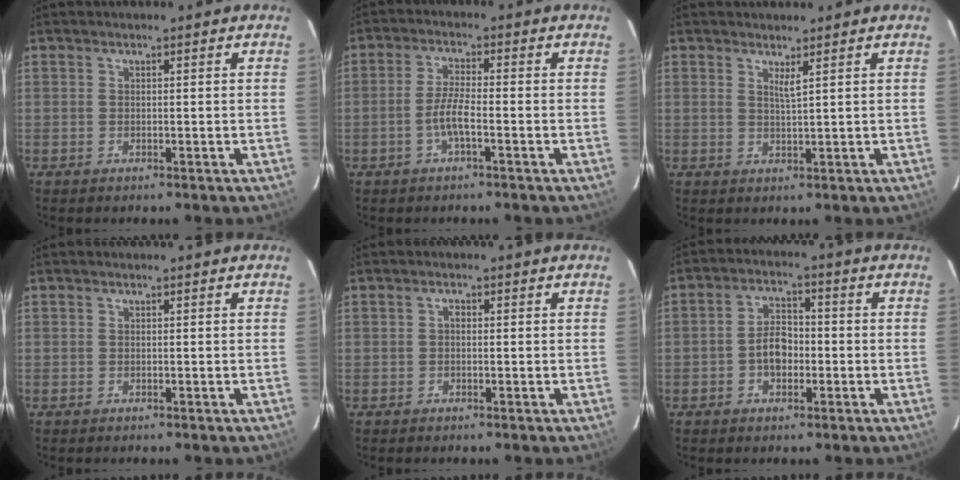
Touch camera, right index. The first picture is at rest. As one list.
[{"total": 3.7, "force": [-1.6, 0.3, 3.3], "torque": [-0.072, 0.005, -0.031]}, {"total": 1.7, "force": [1.1, -0.3, 1.2], "torque": [-0.019, -0.002, 0.021]}, {"total": 0.0}, {"total": 0.8, "force": [-0.1, 0.6, 0.5], "torque": [-0.008, 0.005, -0.005]}, {"total": 5.3, "force": [-1.4, 3.4, 3.7], "torque": [-0.067, 0.016, -0.021]}]